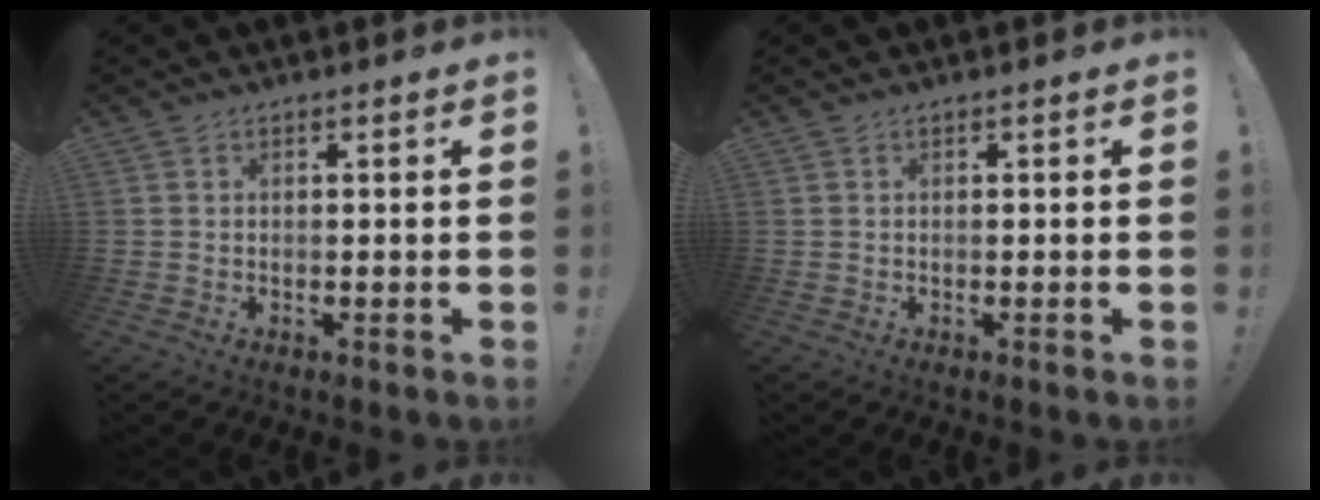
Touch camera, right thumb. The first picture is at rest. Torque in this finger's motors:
{"motor_torque": [-0.30, -0.53, -0.02, -0.18, 0.00]}